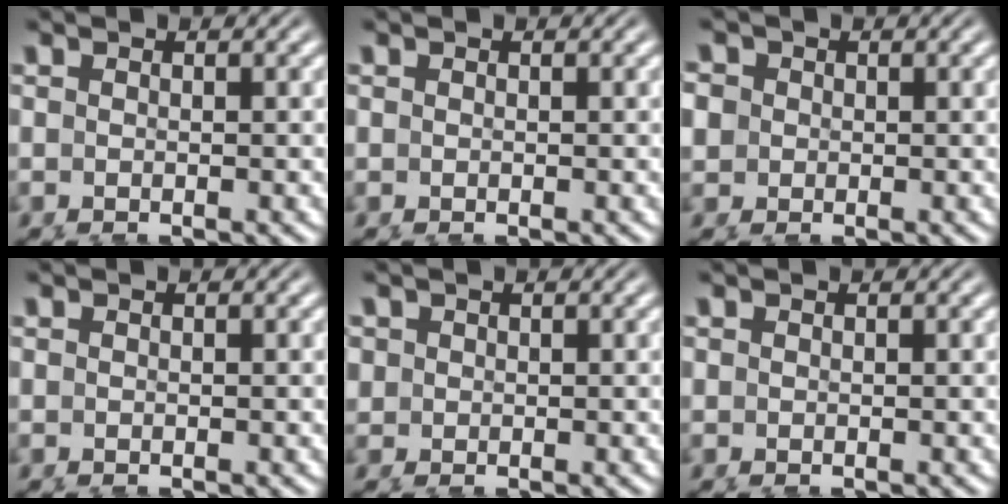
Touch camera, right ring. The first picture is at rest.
{"total": 0.0}
{"total": 2.9, "force": [0.0, 2.8, 0.9], "torque": [-0.032, -0.012, 0.006]}
{"total": 0.0}
{"total": 2.0, "force": [0.3, 1.9, 0.4], "torque": [-0.020, -0.014, 0.015]}
{"total": 0.0}